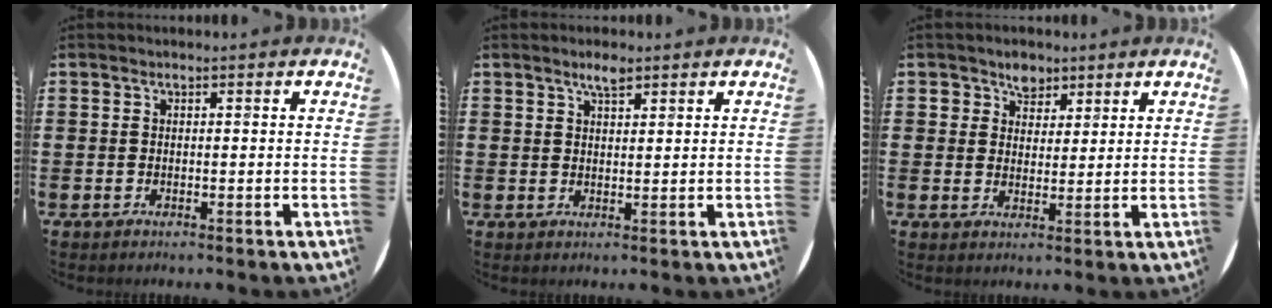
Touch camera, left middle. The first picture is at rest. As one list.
[{"total": 2.5, "force": [2.1, 0.6, 1.3], "torque": [-0.028, 0.004, 0.036]}, {"total": 3.5, "force": [2.6, 2.2, 0.6], "torque": [-0.004, 0.004, 0.046]}]